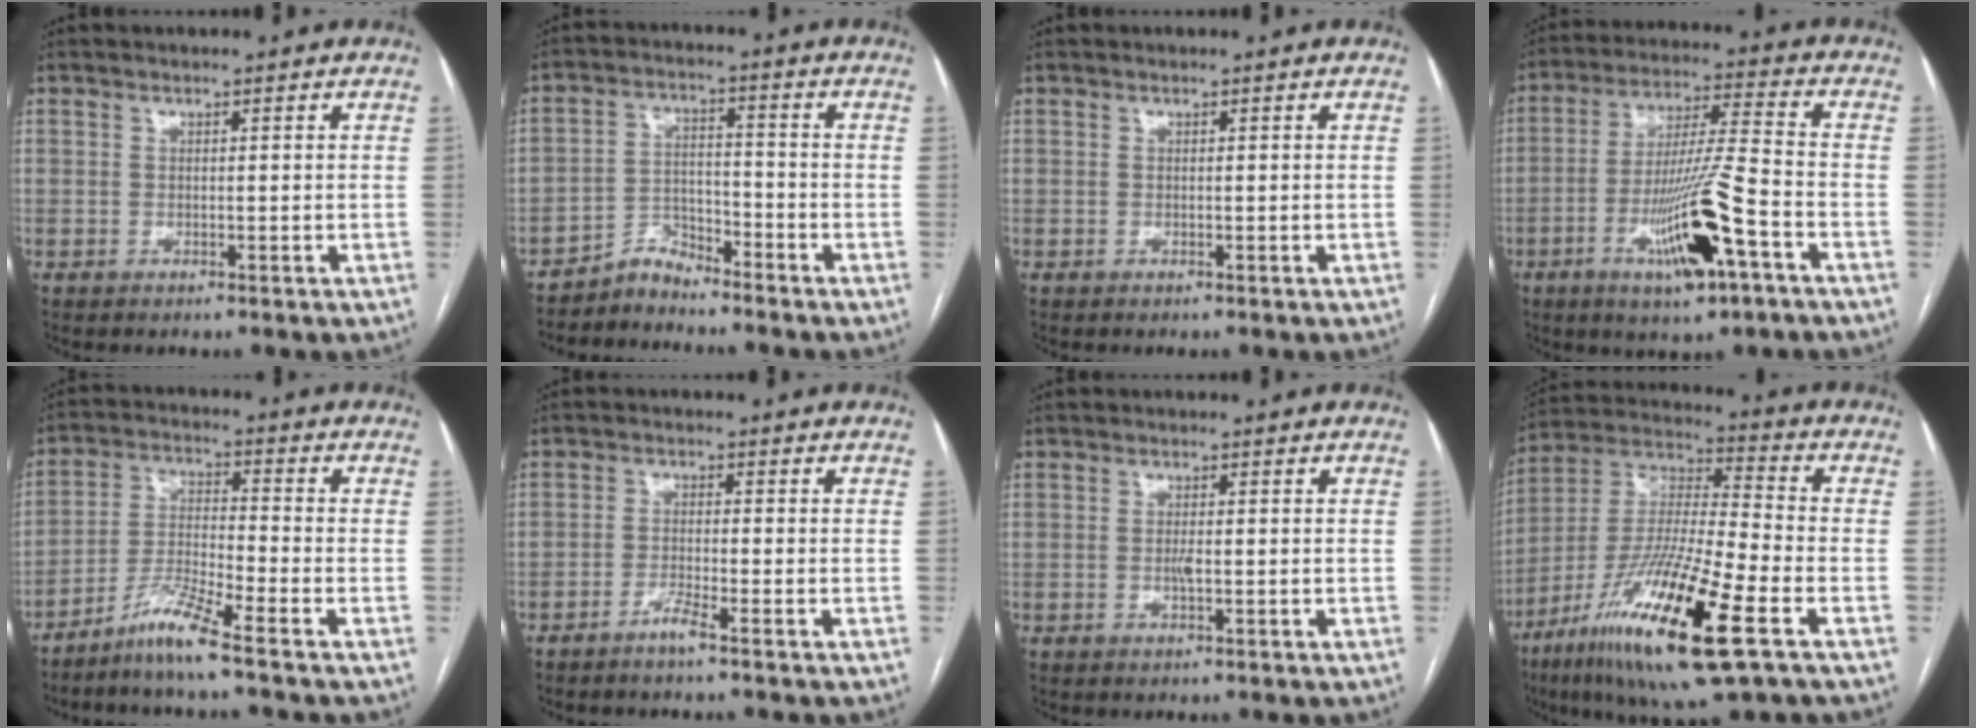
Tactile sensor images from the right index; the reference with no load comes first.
{"total": 4.3, "force": [-4.1, 1.2, -0.4], "torque": [0.013, 0.005, -0.074]}
{"total": 0.0}
{"total": 14.1, "force": [-6.0, 0.8, 12.7], "torque": [-0.242, -0.010, -0.101]}
{"total": 7.2, "force": [-5.7, -0.9, 4.4], "torque": [-0.092, -0.022, -0.116]}
{"total": 2.5, "force": [-2.0, -0.5, 1.5], "torque": [-0.037, -0.003, -0.041]}
{"total": 1.2, "force": [-0.2, 0.1, 1.1], "torque": [-0.023, -0.001, -0.004]}
{"total": 21.9, "force": [-10.4, 2.1, 19.1], "torque": [-0.385, -0.045, -0.189]}